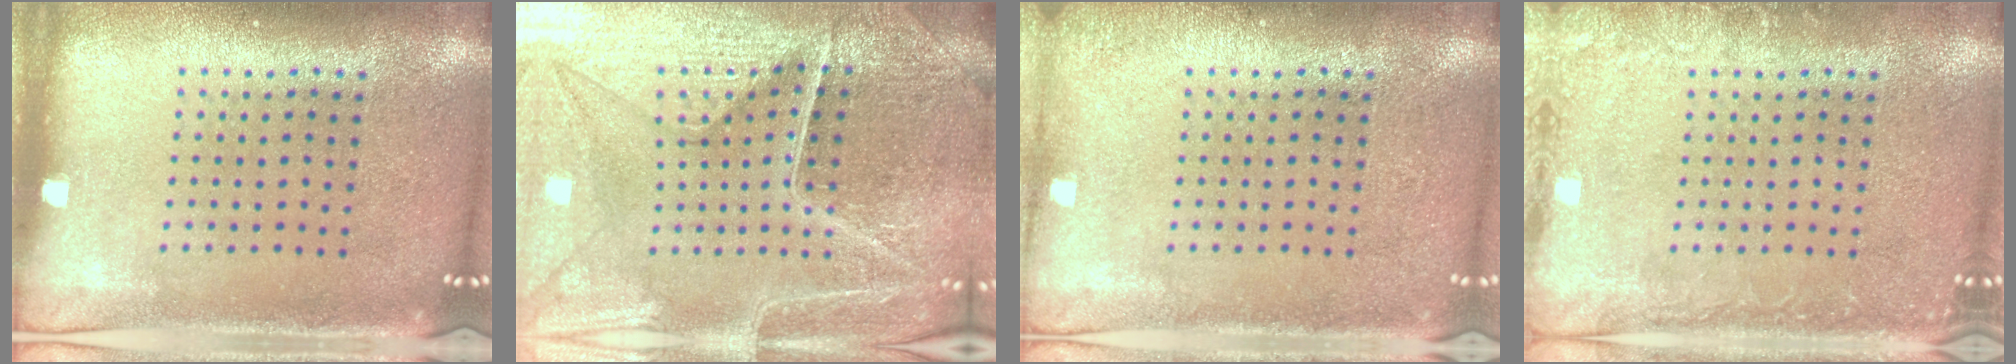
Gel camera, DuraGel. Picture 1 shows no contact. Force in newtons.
{"total": 4.8, "press": 4.6, "slide": 1.3}
{"total": 1.0, "press": 1.0, "slide": 0.3}
{"total": 2.2, "press": 2.1, "slide": 0.2}